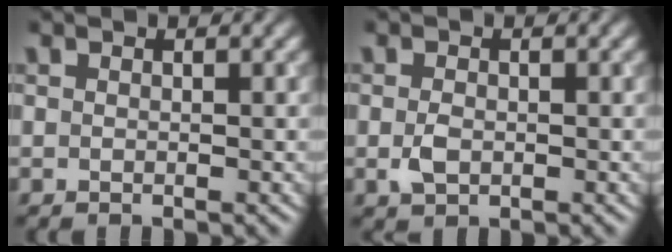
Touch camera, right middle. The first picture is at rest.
{"total": 1.6, "force": [-0.2, 1.1, 1.2], "torque": [-0.026, -0.002, -0.003]}